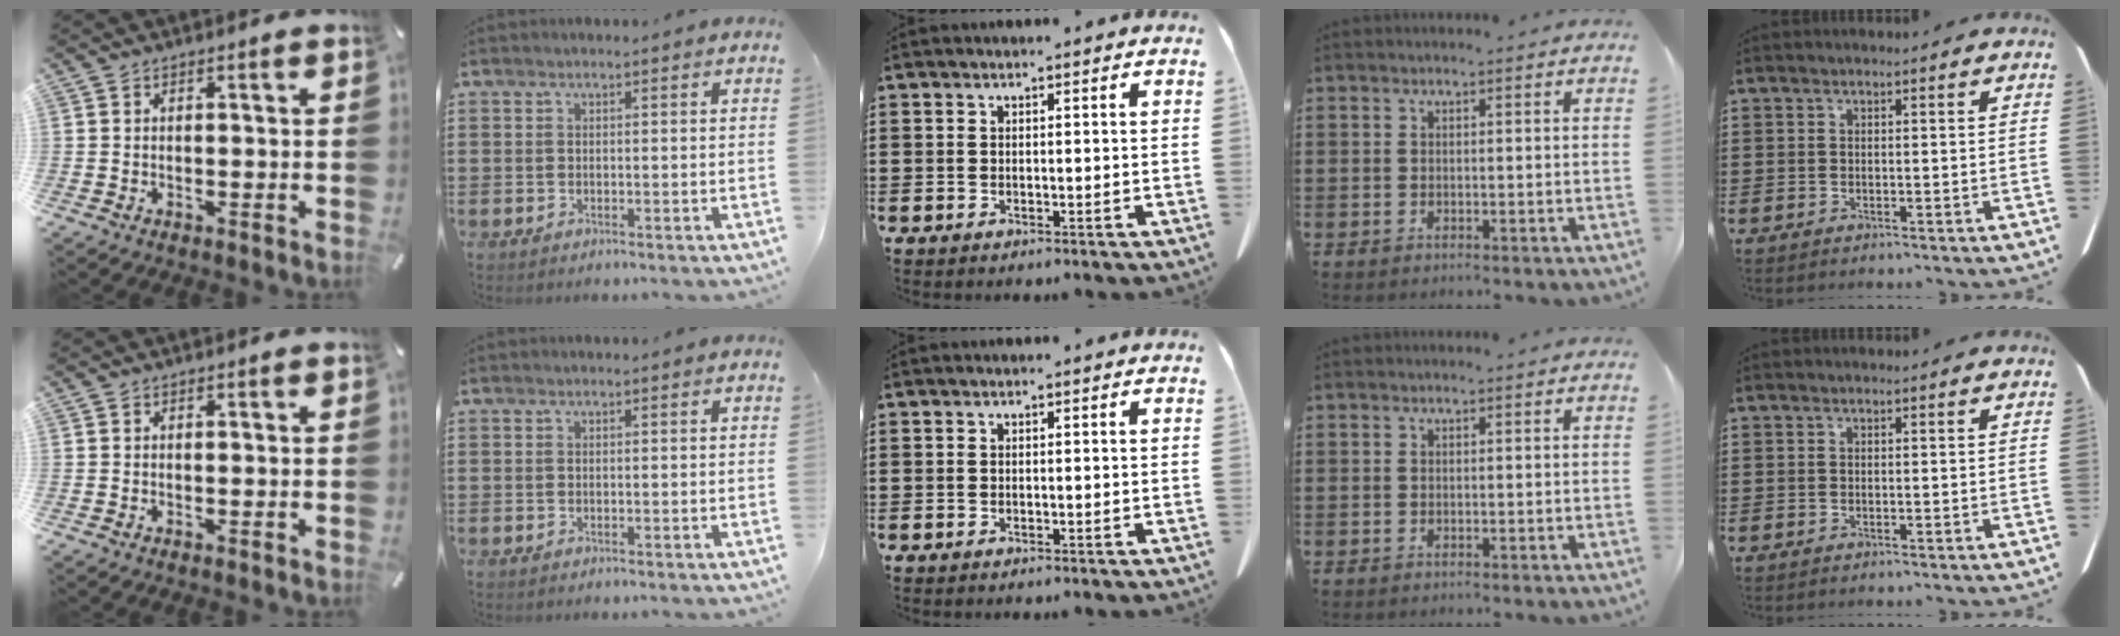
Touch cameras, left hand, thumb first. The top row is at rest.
{}